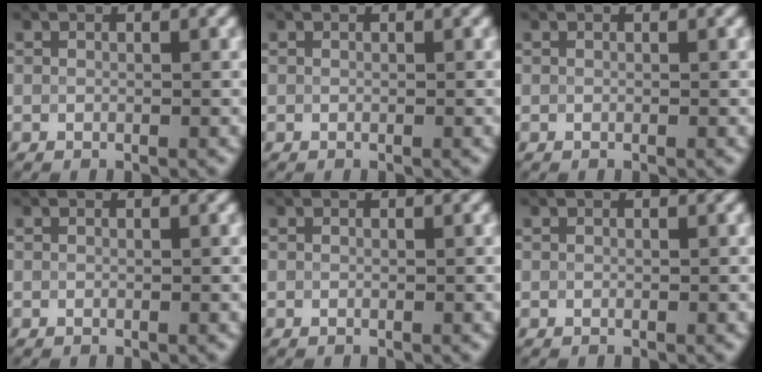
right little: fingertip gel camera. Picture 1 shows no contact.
{"total": 0.0}
{"total": 0.0}
{"total": 0.0}
{"total": 0.0}
{"total": 0.0}